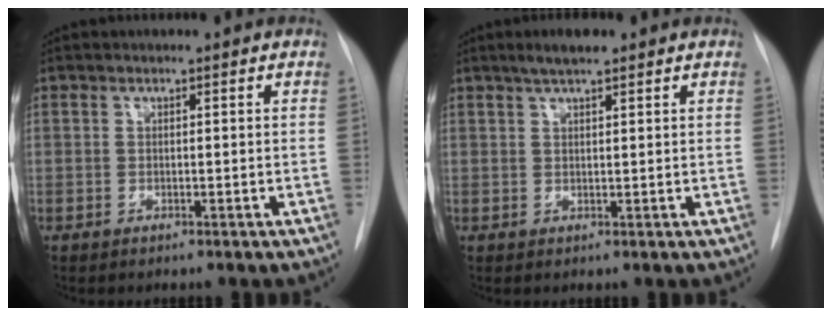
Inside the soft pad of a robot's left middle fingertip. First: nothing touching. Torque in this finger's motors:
{"motor_torque": [0.32, -0.29, 0.04, 0.03]}